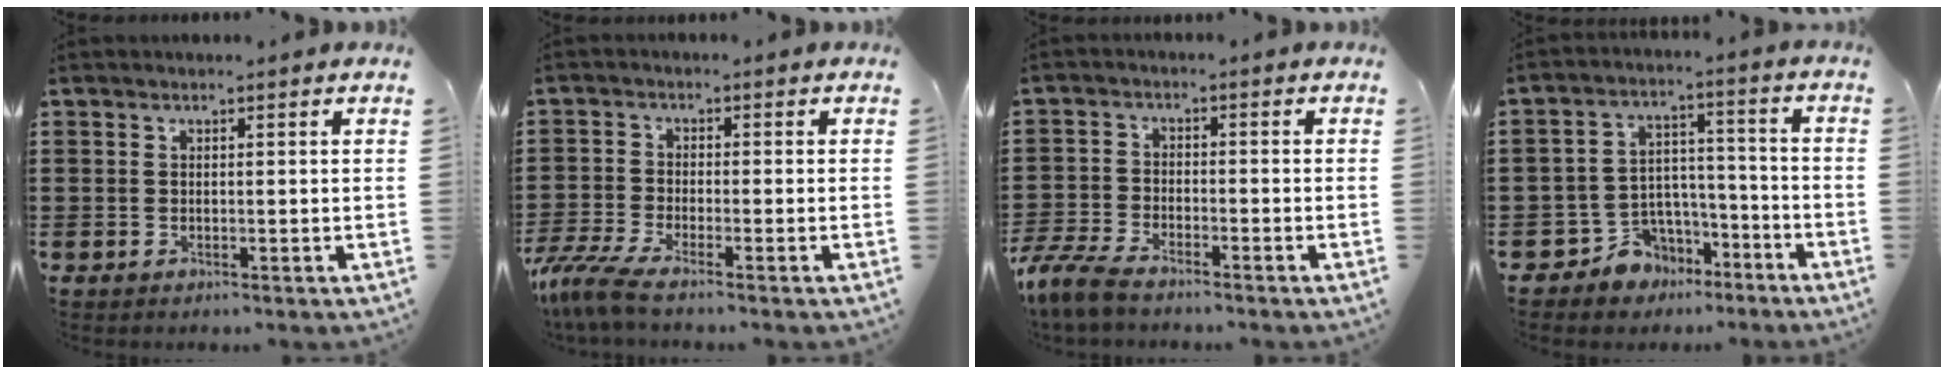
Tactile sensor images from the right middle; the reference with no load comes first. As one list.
[{"total": 4.4, "force": [-3.5, 0.2, 2.7], "torque": [-0.082, -0.022, -0.076]}, {"total": 5.3, "force": [-4.7, 0.9, 2.3], "torque": [-0.077, -0.012, -0.101]}, {"total": 5.7, "force": [-4.4, 3.7, 0.0], "torque": [-0.029, 0.002, -0.088]}]